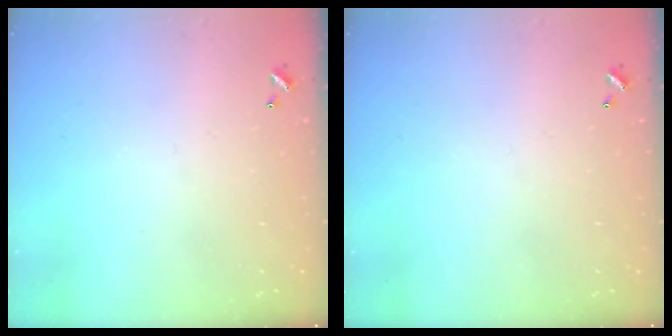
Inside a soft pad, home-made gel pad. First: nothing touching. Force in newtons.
{"total": 0.0}